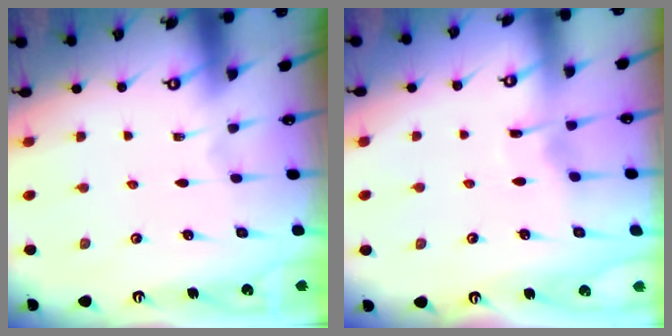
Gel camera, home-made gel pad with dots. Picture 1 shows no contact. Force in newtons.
{"total": 4.2, "press": 4.2, "slide": 0.4}